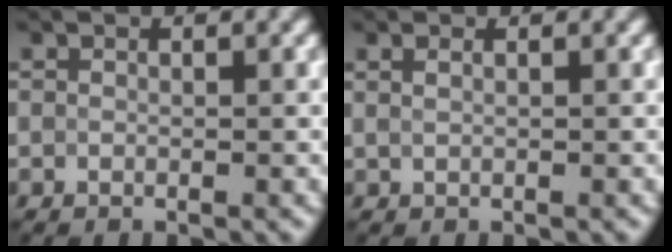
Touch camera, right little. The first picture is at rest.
{"total": 1.2, "force": [0.8, 0.5, 0.7], "torque": [-0.011, -0.001, 0.009]}